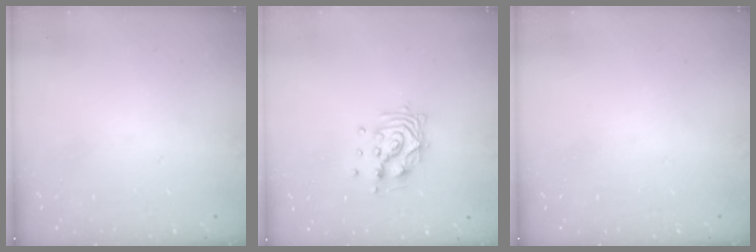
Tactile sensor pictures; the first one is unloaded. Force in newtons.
{"total": 10.6, "press": 10.5, "slide": 0.8}
{"total": 0.0}